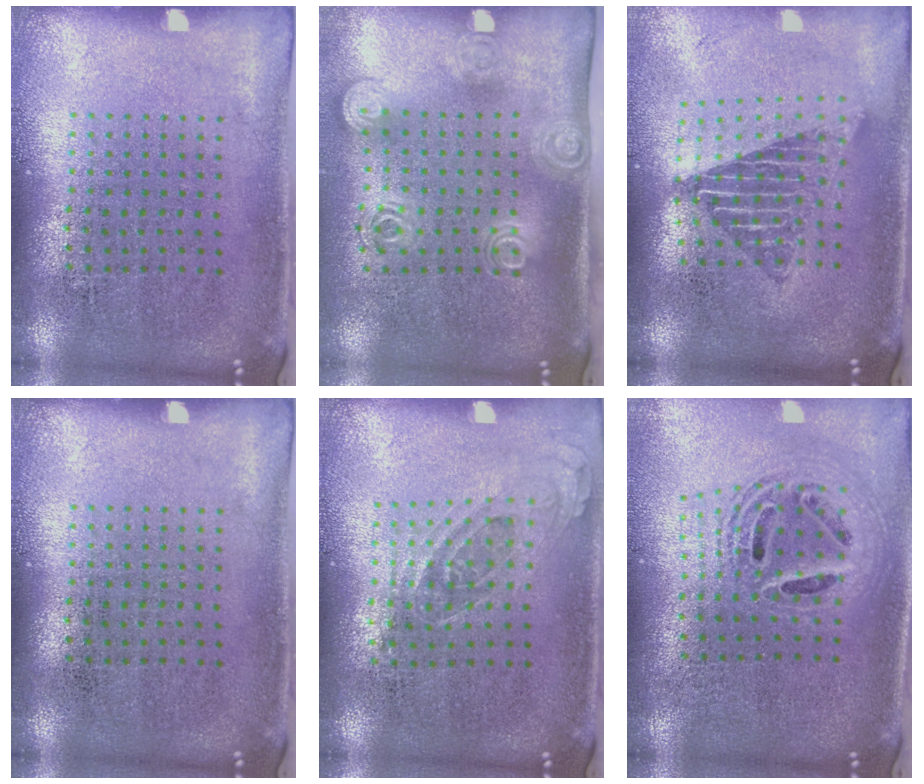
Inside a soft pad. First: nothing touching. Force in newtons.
{"total": 1.9, "press": 1.3, "slide": 1.3}
{"total": 1.6, "press": 1.4, "slide": 0.9}
{"total": 0.0}
{"total": 0.8, "press": 0.7, "slide": 0.4}
{"total": 2.0, "press": 1.6, "slide": 1.3}